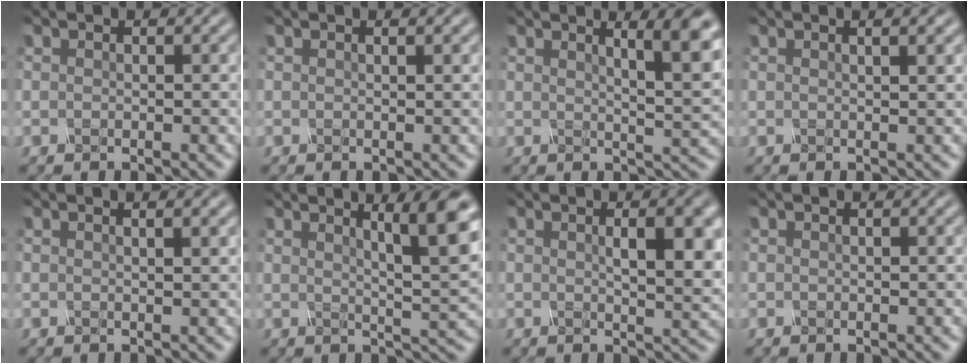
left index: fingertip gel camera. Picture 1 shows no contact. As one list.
[{"total": 1.3, "force": [0.7, 0.6, 1.0], "torque": [-0.005, 0.010, -0.006]}, {"total": 7.0, "force": [3.1, 1.5, 6.1], "torque": [-0.038, 0.028, 0.042]}, {"total": 2.6, "force": [1.3, 1.1, 2.0], "torque": [-0.007, 0.026, -0.005]}, {"total": 2.3, "force": [1.1, 0.9, 1.7], "torque": [-0.006, 0.021, -0.006]}, {"total": 8.4, "force": [3.6, 1.5, 7.5], "torque": [-0.060, 0.024, 0.055]}, {"total": 5.6, "force": [1.0, 1.5, 5.3], "torque": [-0.047, 0.016, 0.024]}, {"total": 0.0}]